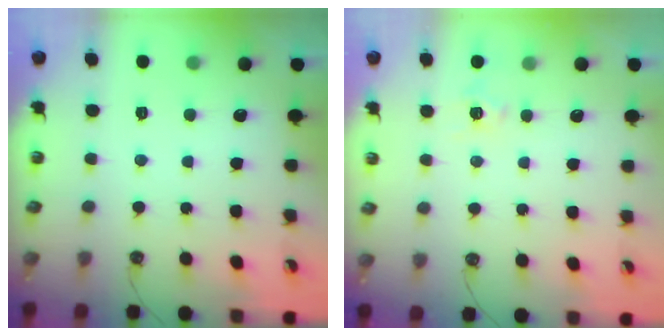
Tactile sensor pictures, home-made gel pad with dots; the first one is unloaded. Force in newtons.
{"total": 6.0, "press": 5.9, "slide": 0.8}